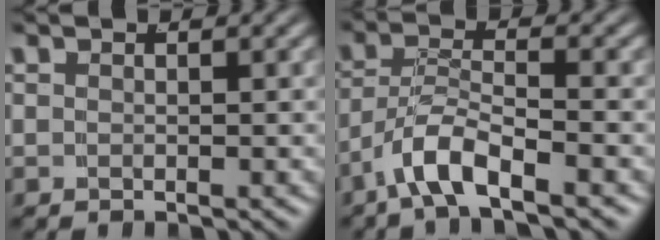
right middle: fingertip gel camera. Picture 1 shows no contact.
{"total": 3.9, "force": [-2.6, 1.1, 2.7], "torque": [-0.061, -0.015, -0.038]}